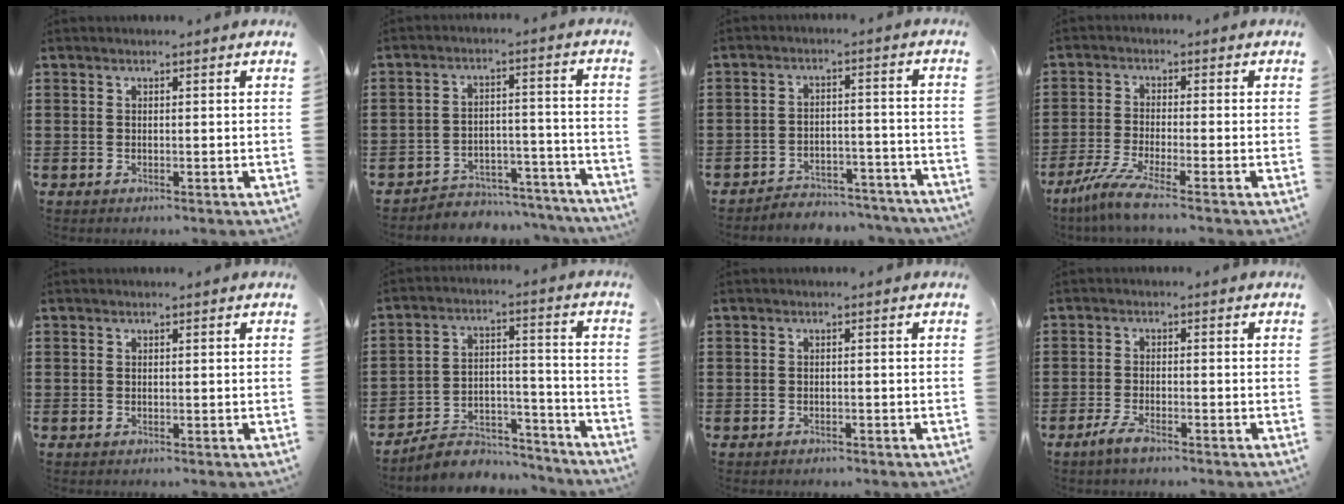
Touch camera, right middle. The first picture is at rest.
{"total": 4.7, "force": [-4.6, 1.0, 0.3], "torque": [-0.010, 0.010, -0.097]}
{"total": 4.3, "force": [-4.3, 0.6, 0.1], "torque": [-0.007, 0.007, -0.091]}
{"total": 5.4, "force": [-3.8, -0.1, 3.8], "torque": [-0.098, -0.028, -0.078]}
{"total": 0.0}
{"total": 6.8, "force": [-6.4, 1.8, 1.5], "torque": [-0.025, 0.015, -0.124]}
{"total": 0.7, "force": [-0.7, 0.2, 0.1], "torque": [-0.004, 0.000, -0.015]}
{"total": 2.7, "force": [-1.9, 0.4, 1.9], "torque": [-0.045, -0.002, -0.040]}